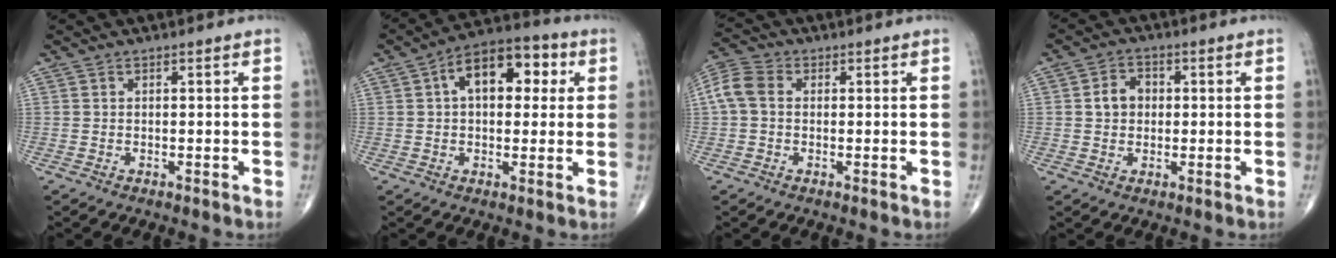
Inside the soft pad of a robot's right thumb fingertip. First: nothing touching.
{"total": 12.6, "force": [3.3, 7.3, 9.8], "torque": [-0.121, 0.022, 0.041]}
{"total": 6.3, "force": [0.5, 4.6, 4.2], "torque": [-0.096, 0.023, 0.004]}
{"total": 4.7, "force": [0.4, 3.8, 2.7], "torque": [-0.036, 0.012, 0.001]}